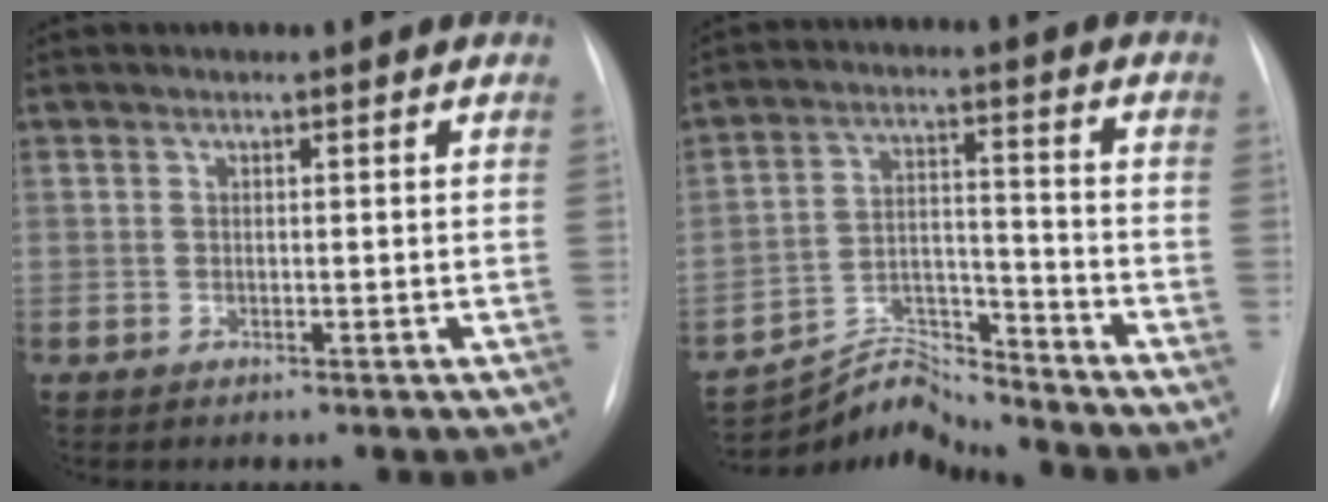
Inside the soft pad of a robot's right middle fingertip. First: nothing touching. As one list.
[{"total": 8.2, "force": [-8.1, -0.5, -1.4], "torque": [0.021, 0.035, -0.142]}]